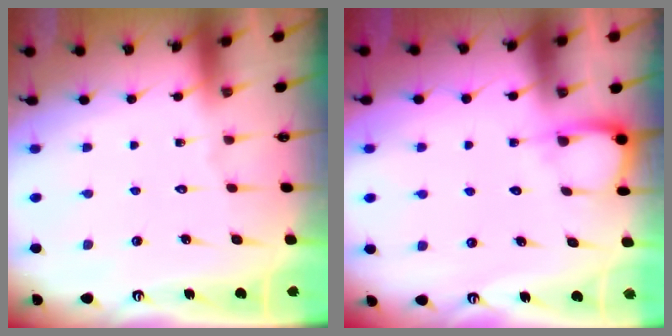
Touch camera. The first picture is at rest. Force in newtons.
{"total": 4.5, "press": 4.5, "slide": 0.4}